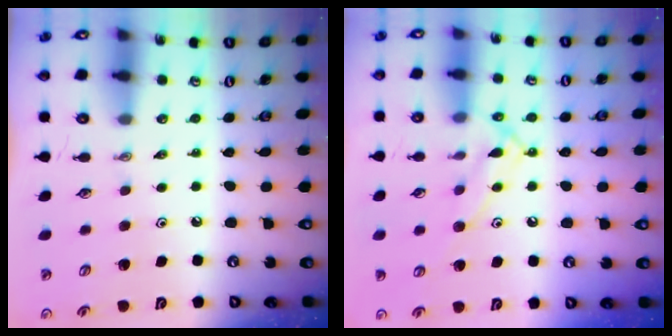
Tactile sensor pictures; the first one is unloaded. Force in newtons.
{"total": 11.8, "press": 11.8, "slide": 0.7}